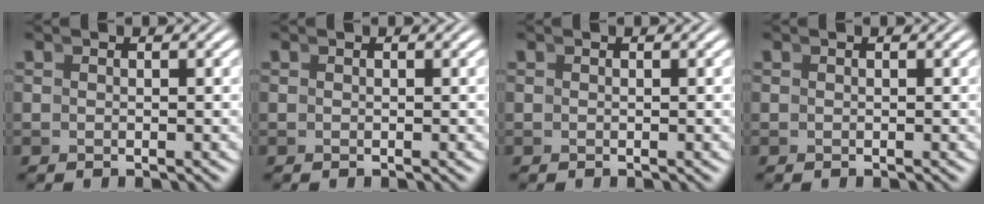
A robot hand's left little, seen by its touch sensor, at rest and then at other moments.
{"total": 0.0}
{"total": 0.0}
{"total": 0.0}